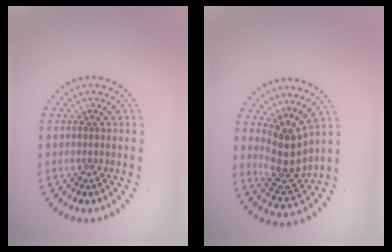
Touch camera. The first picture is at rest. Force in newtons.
{"total": 3.9, "press": 3.2, "slide": 2.2}